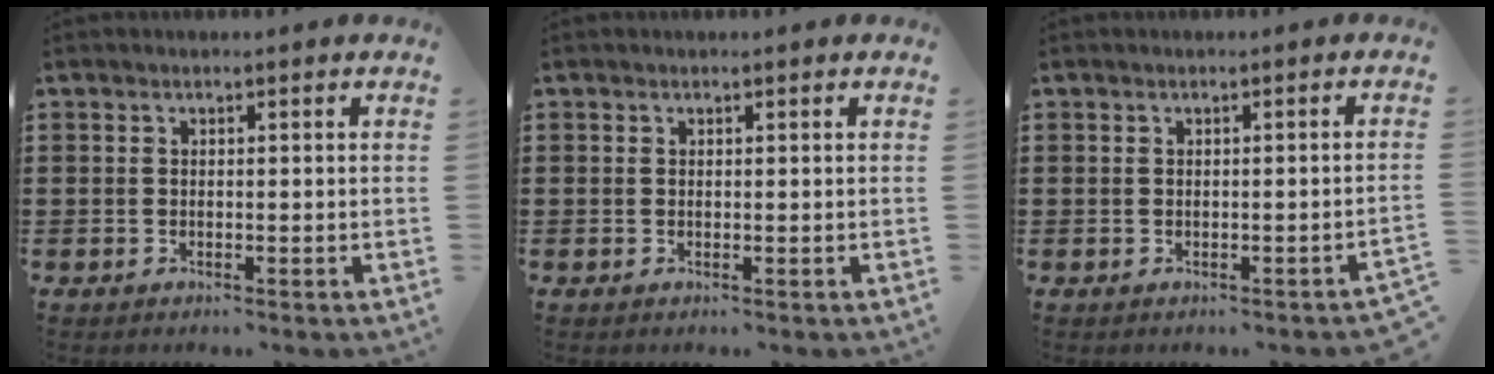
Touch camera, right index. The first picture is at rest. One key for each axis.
{"total": 0.0}
{"total": 0.6, "fx": -0.3, "fy": -0.1, "fz": 0.5, "tx": -0.011, "ty": -0.003, "tz": -0.006}